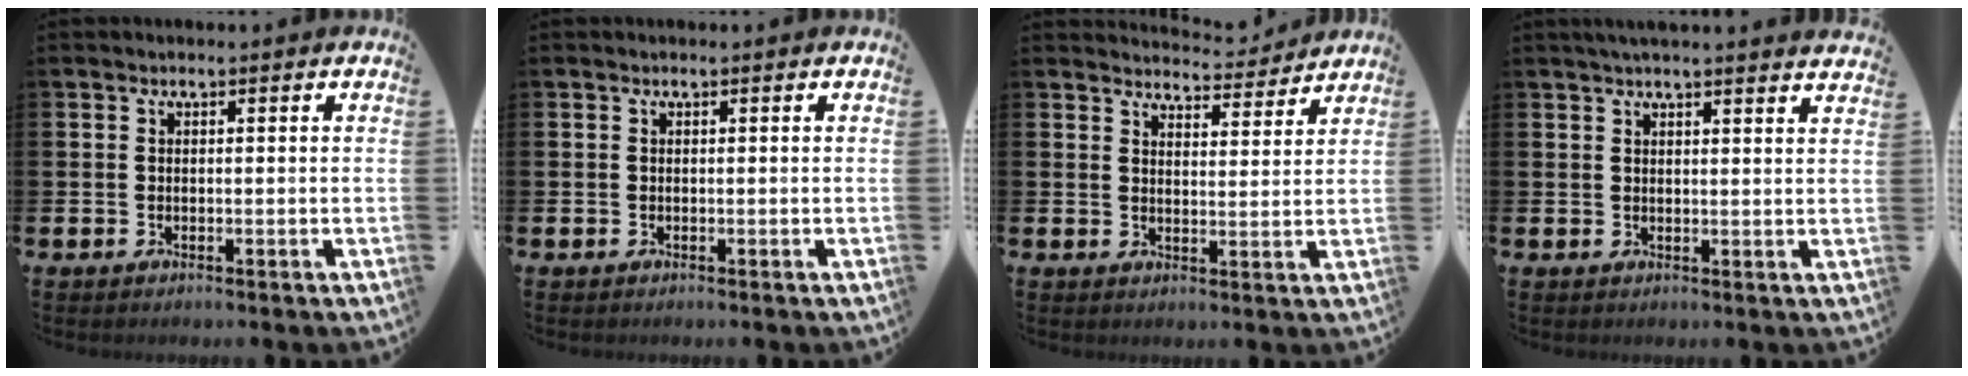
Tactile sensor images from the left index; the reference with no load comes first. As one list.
[{"total": 0.0}, {"total": 4.4, "force": [4.4, 0.3, 0.1], "torque": [0.000, -0.035, 0.075]}, {"total": 2.8, "force": [2.7, -0.5, 0.4], "torque": [-0.005, -0.014, 0.048]}]